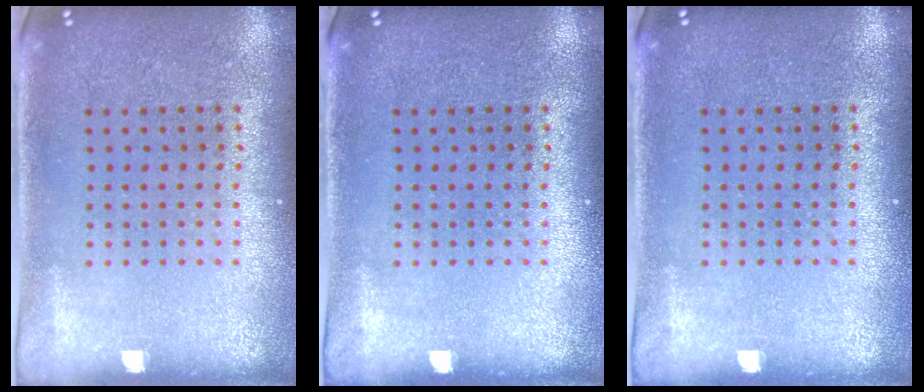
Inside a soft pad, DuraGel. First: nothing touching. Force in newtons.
{"total": 0.0}
{"total": 0.0}